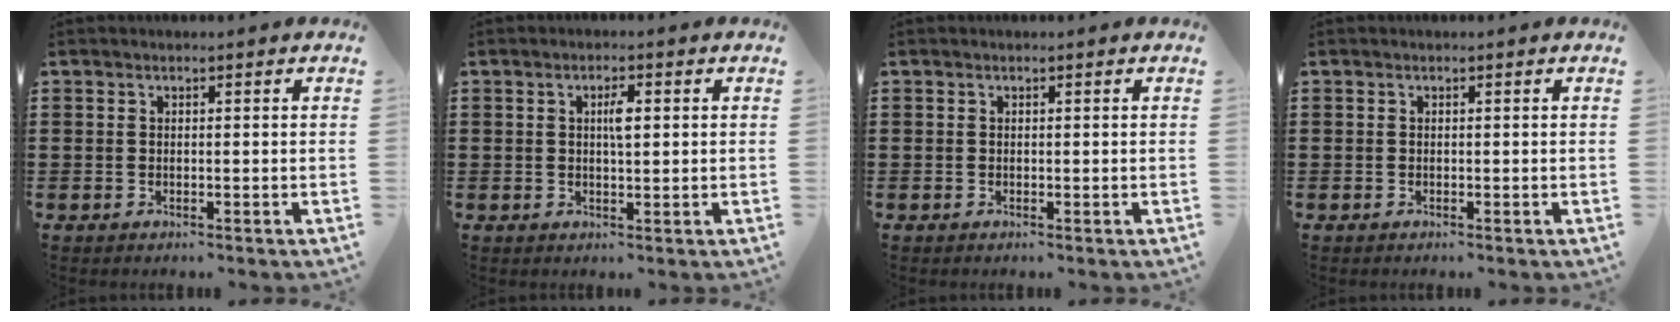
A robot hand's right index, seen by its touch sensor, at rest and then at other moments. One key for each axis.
{"total": 2.8, "fx": 0.5, "fy": 0.8, "fz": 2.6, "tx": -0.045, "ty": 0.001, "tz": 0.003}
{"total": 0.0}
{"total": 0.0}